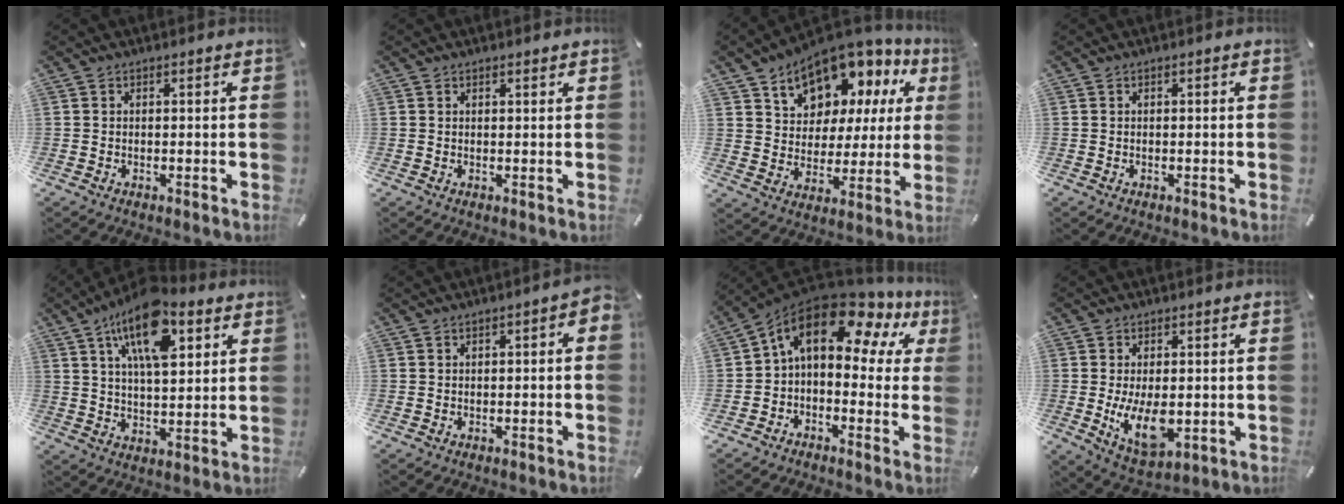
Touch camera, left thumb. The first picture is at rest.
{"total": 0.6, "force": [0.5, 0.3, 0.0], "torque": [0.000, 0.001, 0.010]}
{"total": 11.6, "force": [8.4, 7.5, 2.8], "torque": [-0.057, -0.077, 0.150]}
{"total": 0.0}
{"total": 16.4, "force": [8.6, 7.6, 11.8], "torque": [-0.200, -0.025, 0.143]}
{"total": 2.1, "force": [-0.6, 1.0, 1.8], "torque": [-0.029, 0.007, -0.012]}
{"total": 14.9, "force": [6.3, 7.9, 10.9], "torque": [-0.193, -0.039, 0.102]}
{"total": 10.7, "force": [-1.1, 6.2, 8.7], "torque": [-0.155, -0.013, -0.013]}